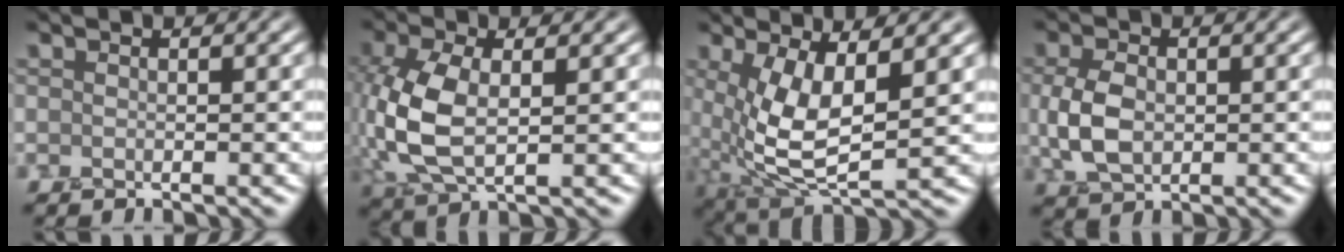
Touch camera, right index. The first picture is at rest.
{"total": 7.3, "force": [0.0, 3.8, 6.2], "torque": [-0.152, 0.004, -0.002]}
{"total": 7.6, "force": [1.0, 2.8, 6.9], "torque": [-0.151, -0.012, 0.022]}
{"total": 4.2, "force": [0.0, 2.8, 3.1], "torque": [-0.072, 0.001, 0.001]}